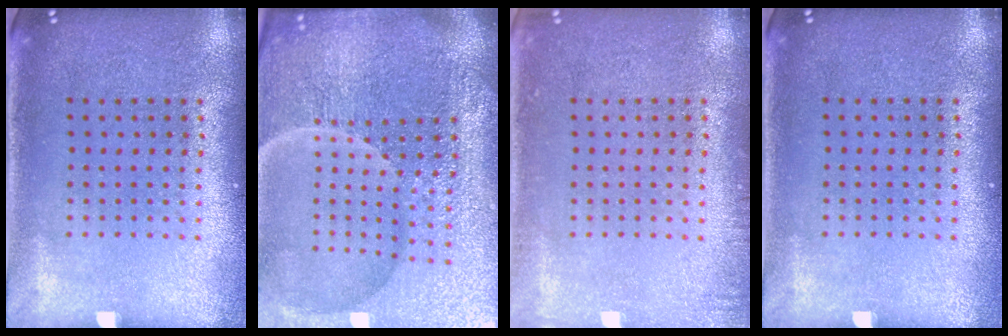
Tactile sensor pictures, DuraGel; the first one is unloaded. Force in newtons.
{"total": 6.0, "press": 5.5, "slide": 2.4}
{"total": 1.3, "press": 1.2, "slide": 0.2}
{"total": 0.0}